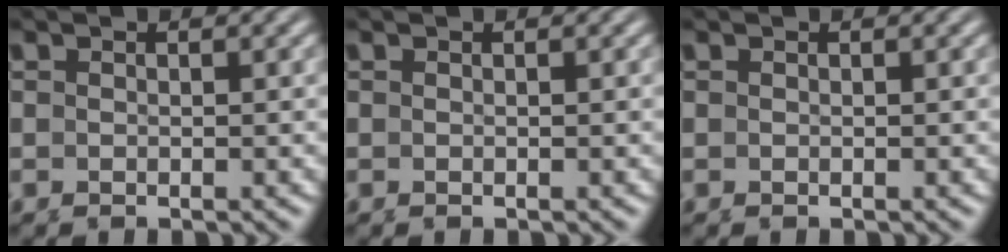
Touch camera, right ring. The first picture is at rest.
{"total": 0.0}
{"total": 0.0}